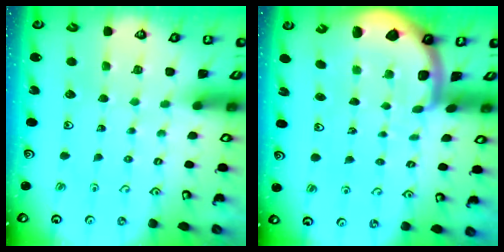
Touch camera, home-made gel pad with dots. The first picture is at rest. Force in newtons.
{"total": 3.1, "press": 3.0, "slide": 0.6}